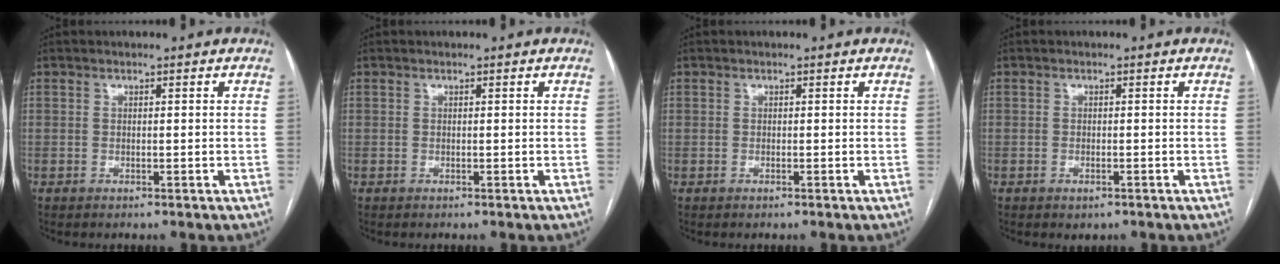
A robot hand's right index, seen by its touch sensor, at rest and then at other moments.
{"total": 0.0}
{"total": 0.0}
{"total": 1.0, "force": [-0.6, 0.5, 0.6], "torque": [-0.011, -0.002, -0.002]}